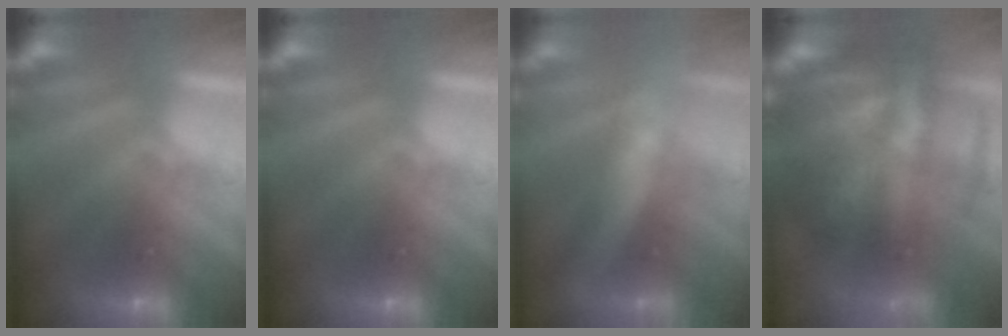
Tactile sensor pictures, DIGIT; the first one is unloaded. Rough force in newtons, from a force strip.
{"total": 0.0}
{"total": 3.4}
{"total": 11.0}